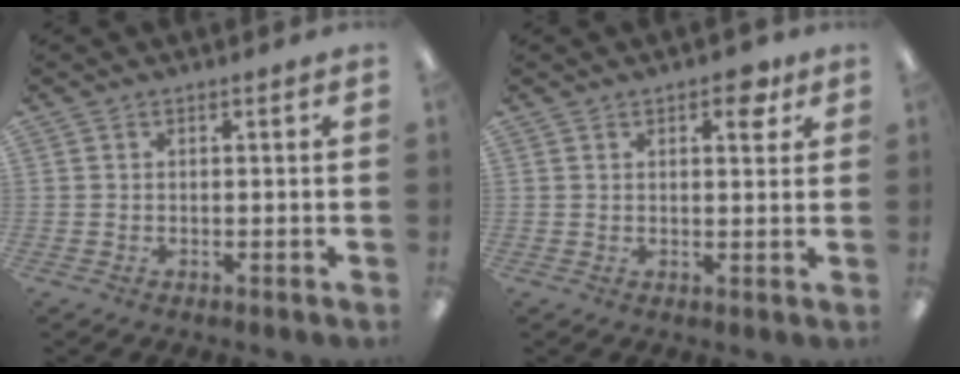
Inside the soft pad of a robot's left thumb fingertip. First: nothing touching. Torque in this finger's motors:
{"motor_torque": [-0.03, 0.08, -0.21, 0.01, 0.03]}